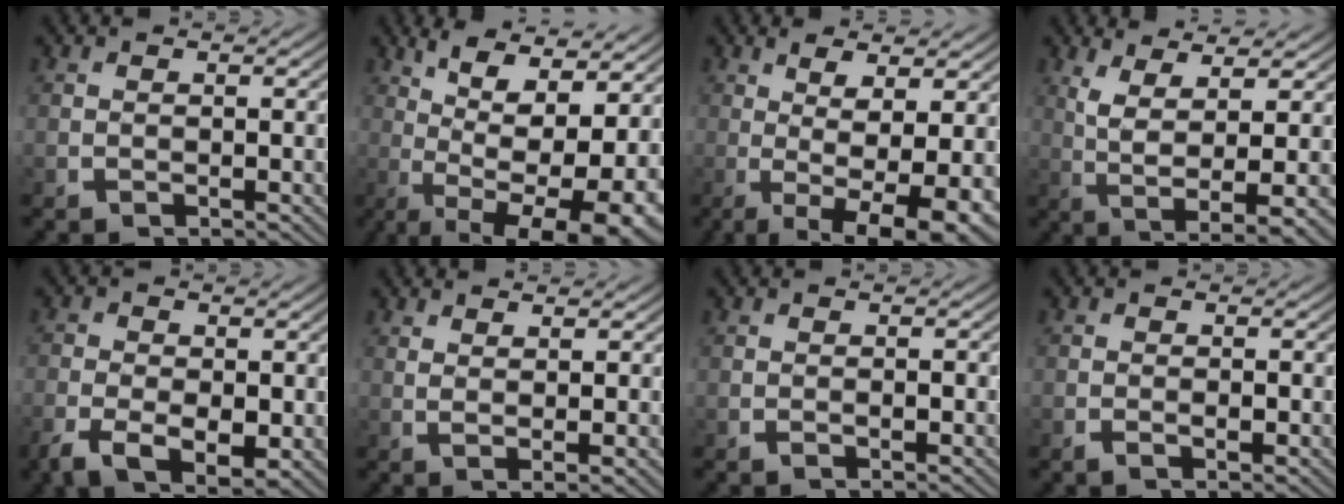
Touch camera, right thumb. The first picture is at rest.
{"total": 11.9, "force": [-1.2, 6.4, 9.9], "torque": [-0.175, -0.055, 0.009]}
{"total": 8.6, "force": [-1.5, 3.7, 7.6], "torque": [-0.126, -0.040, -0.002]}
{"total": 8.0, "force": [0.6, 2.7, 7.5], "torque": [-0.140, -0.025, 0.031]}
{"total": 5.4, "force": [-1.6, 3.5, 3.7], "torque": [-0.081, -0.036, -0.015]}
{"total": 2.0, "force": [1.2, -0.1, 1.6], "torque": [-0.031, -0.008, 0.029]}
{"total": 0.6, "force": [-0.1, 0.3, 0.5], "torque": [-0.009, -0.002, -0.002]}
{"total": 1.0, "force": [-0.4, 0.5, 0.7], "torque": [-0.019, -0.007, -0.005]}